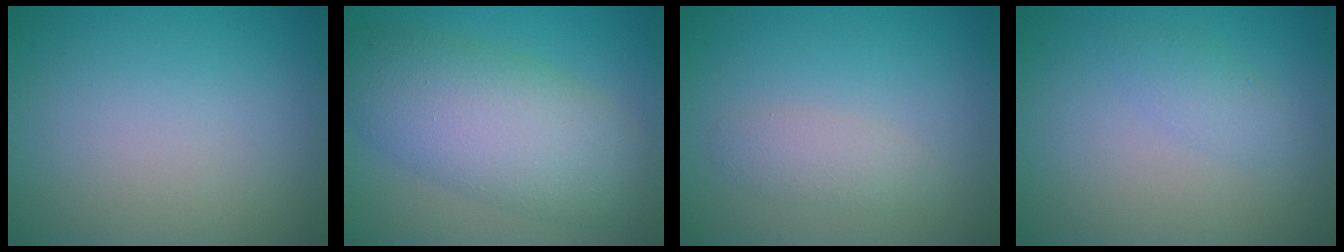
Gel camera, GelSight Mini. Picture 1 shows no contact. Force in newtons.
{"total": 8.6, "press": 8.6, "slide": 0.4}
{"total": 1.7, "press": 1.7, "slide": 0.1}
{"total": 1.4, "press": 1.4, "slide": 0.0}